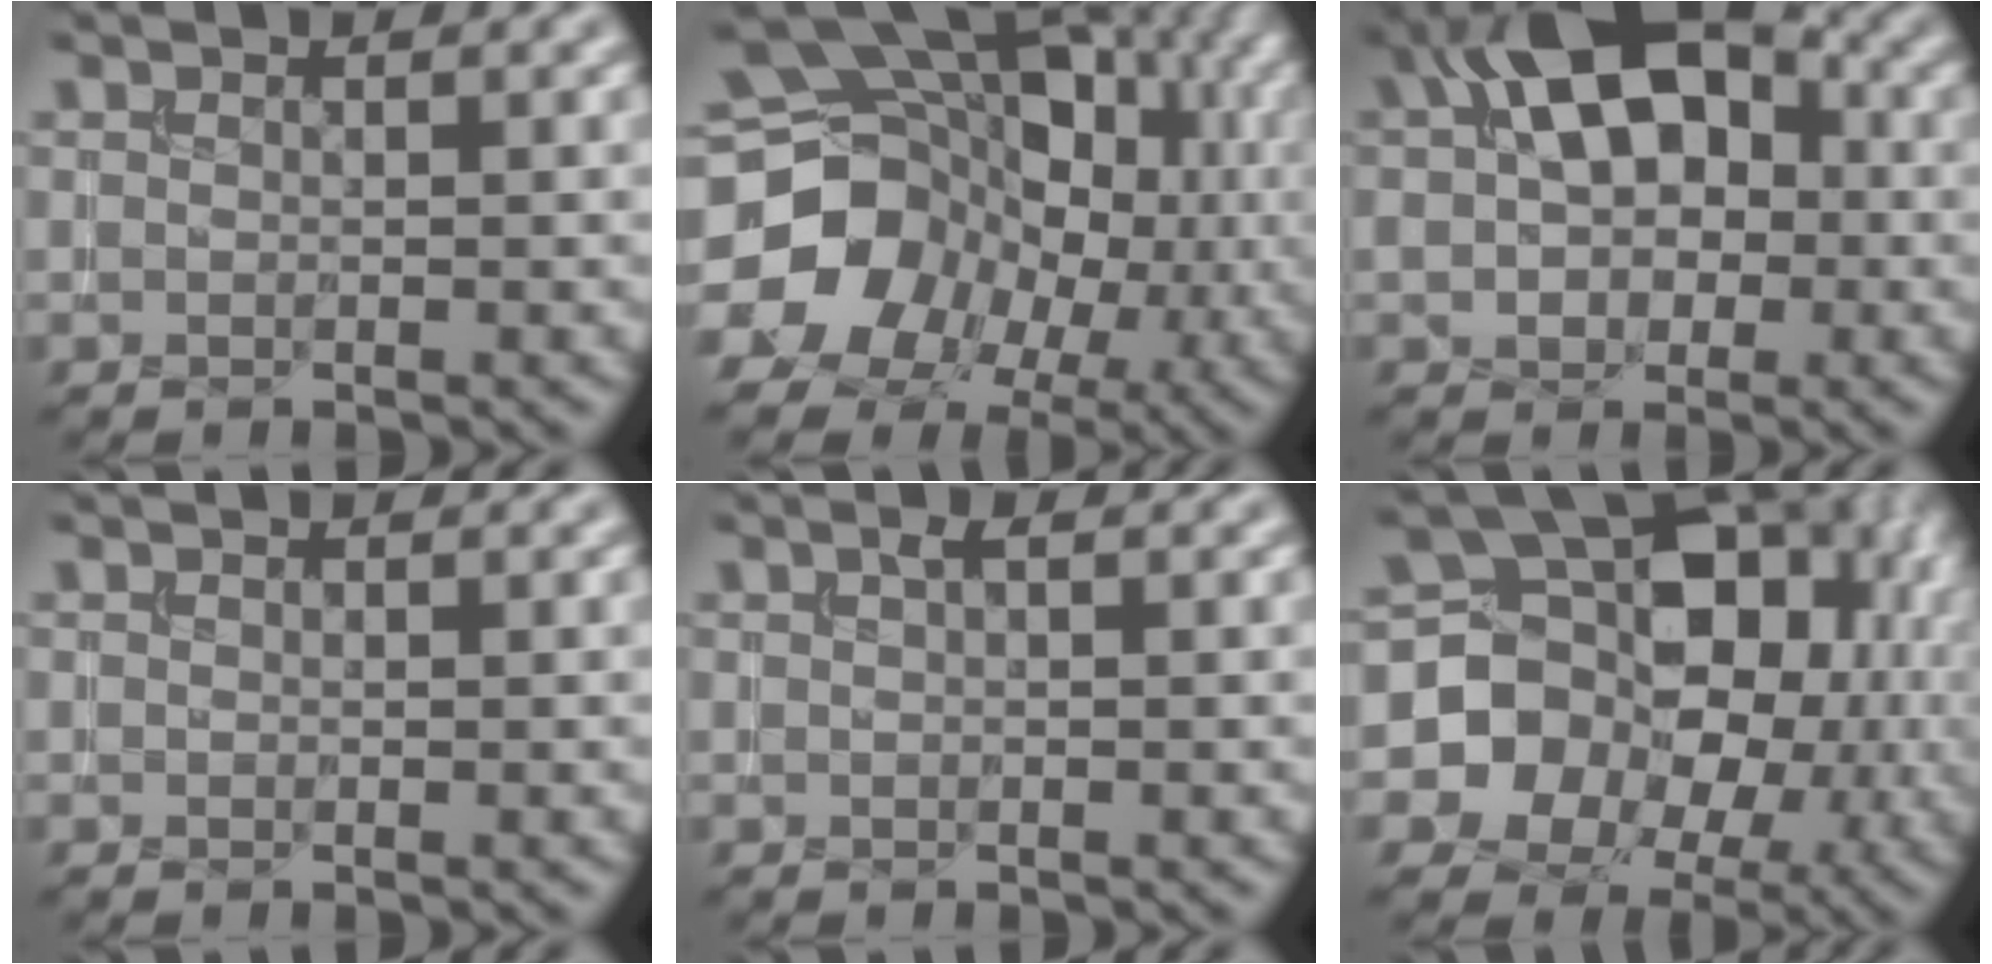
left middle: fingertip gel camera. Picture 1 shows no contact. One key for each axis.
{"total": 20.2, "fx": -1.7, "fy": 17.6, "fz": 9.7, "tx": -0.182, "ty": -0.008, "tz": -0.050}
{"total": 11.4, "fx": 2.2, "fy": 7.3, "fz": 8.4, "tx": -0.132, "ty": 0.031, "tz": 0.017}
{"total": 0.0}
{"total": 0.8, "fx": 0.2, "fy": 0.2, "fz": 0.7, "tx": -0.014, "ty": 0.002, "tz": 0.003}
{"total": 13.6, "fx": -0.5, "fy": 11.4, "fz": 7.4, "tx": -0.096, "ty": -0.010, "tz": -0.025}